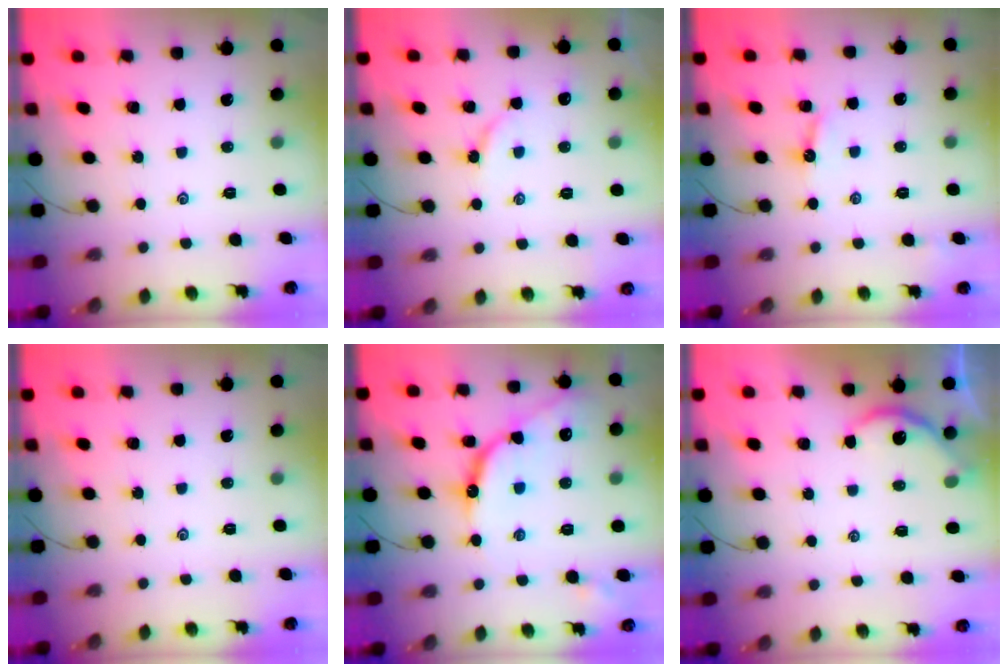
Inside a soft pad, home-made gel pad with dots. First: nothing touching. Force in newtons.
{"total": 3.2, "press": 3.2, "slide": 0.5}
{"total": 5.3, "press": 5.3, "slide": 0.6}
{"total": 0.0}
{"total": 12.0, "press": 12.0, "slide": 1.0}
{"total": 3.2, "press": 3.1, "slide": 0.4}